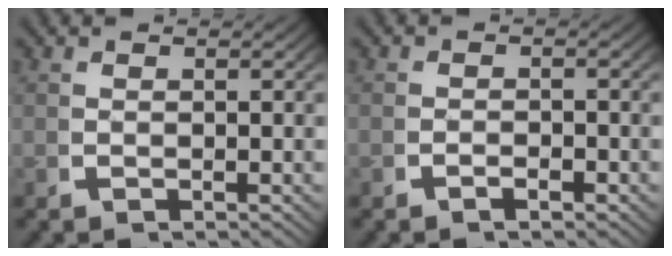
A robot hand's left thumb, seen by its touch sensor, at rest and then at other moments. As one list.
[{"total": 0.9, "force": [-0.8, 0.4, 0.2], "torque": [-0.005, -0.003, -0.018]}]